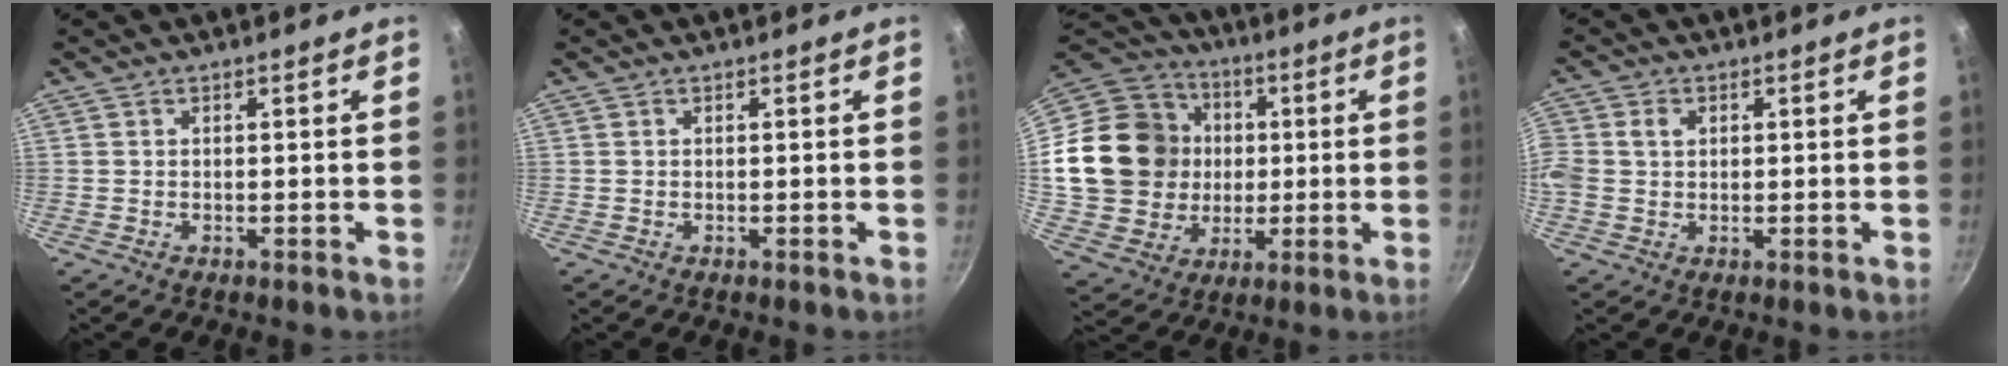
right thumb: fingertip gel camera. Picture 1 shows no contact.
{"total": 0.0}
{"total": 23.0, "force": [1.5, 19.9, 11.5], "torque": [-0.205, 0.024, 0.036]}
{"total": 4.8, "force": [0.7, 3.8, 2.8], "torque": [-0.058, 0.010, 0.004]}